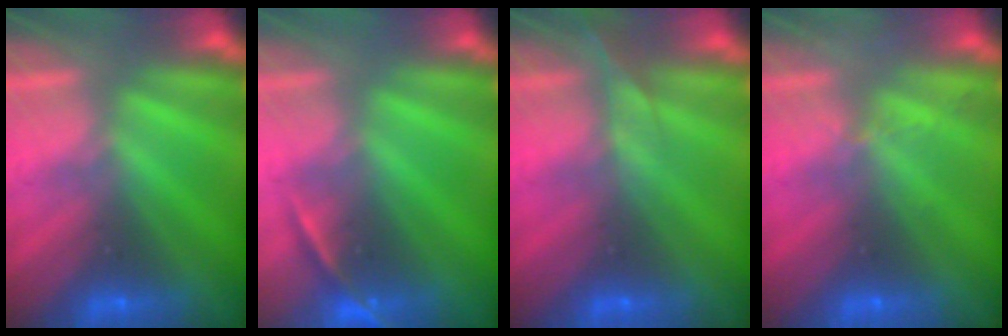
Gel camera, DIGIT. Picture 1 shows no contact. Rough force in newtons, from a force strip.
{"total": 1.8}
{"total": 2.5}
{"total": 2.0}